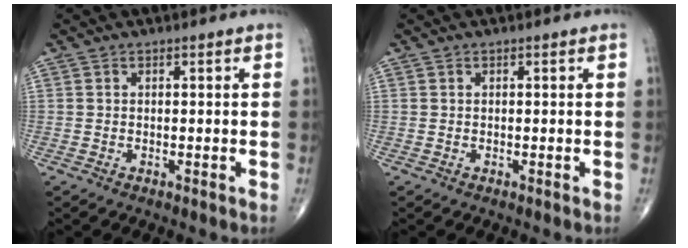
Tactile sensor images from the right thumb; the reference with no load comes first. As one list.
[{"total": 0.0}]